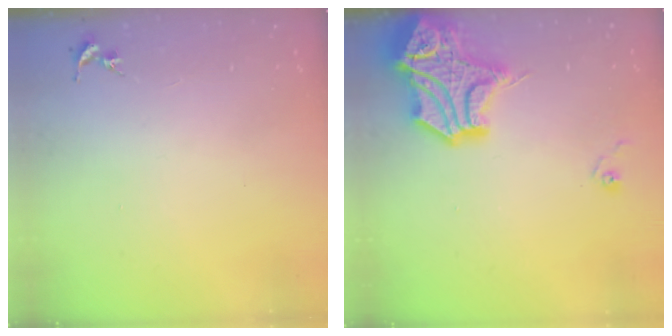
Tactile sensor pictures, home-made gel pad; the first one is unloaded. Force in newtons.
{"total": 21.1, "press": 21.0, "slide": 2.6}